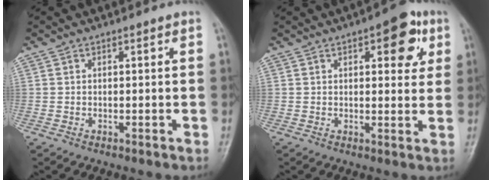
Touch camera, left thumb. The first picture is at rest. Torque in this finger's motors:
{"motor_torque": [1.05, 1.00, 0.78, -0.34, 0.02]}